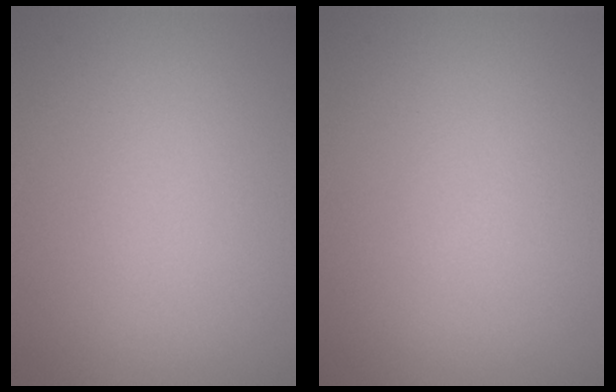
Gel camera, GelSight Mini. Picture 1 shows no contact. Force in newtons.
{"total": 0.0}